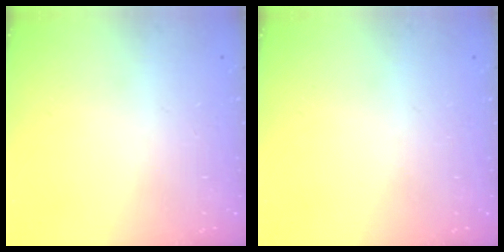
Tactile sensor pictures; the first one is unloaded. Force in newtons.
{"total": 0.0}